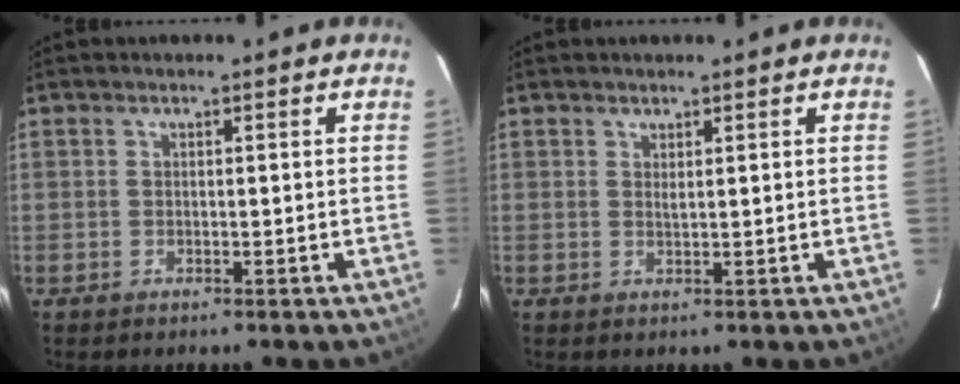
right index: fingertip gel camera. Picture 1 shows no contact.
{"total": 0.8, "force": [0.7, 0.3, 0.4], "torque": [-0.009, -0.002, 0.013]}